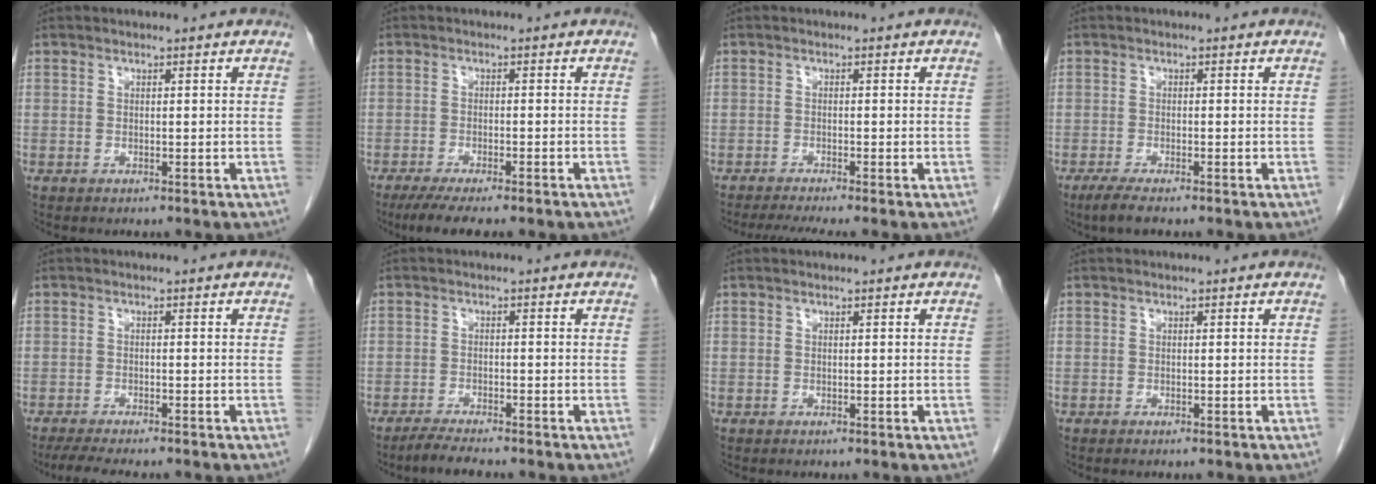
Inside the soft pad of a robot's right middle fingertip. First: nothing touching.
{"total": 8.6, "force": [-6.8, 1.5, 5.1], "torque": [-0.069, -0.014, -0.097]}
{"total": 4.6, "force": [-3.8, -0.6, 2.5], "torque": [-0.039, -0.012, -0.063]}
{"total": 3.0, "force": [-2.2, 0.3, 2.0], "torque": [-0.044, -0.009, -0.041]}
{"total": 6.9, "force": [-5.8, 0.9, 3.5], "torque": [-0.049, -0.014, -0.090]}
{"total": 3.3, "force": [-2.9, 0.1, 1.4], "torque": [-0.031, -0.011, -0.053]}
{"total": 0.0}
{"total": 0.9, "force": [-0.8, 0.2, 0.4], "torque": [-0.006, -0.002, -0.009]}